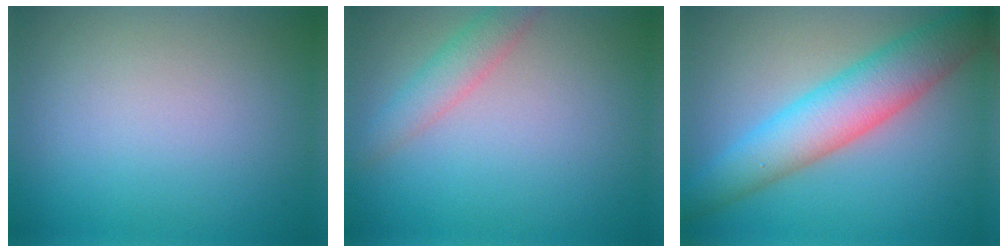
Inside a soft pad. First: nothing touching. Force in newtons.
{"total": 2.4, "press": 2.4, "slide": 0.1}
{"total": 6.8, "press": 6.8, "slide": 0.3}